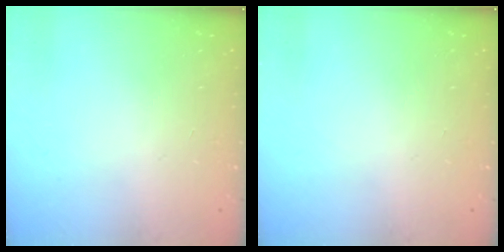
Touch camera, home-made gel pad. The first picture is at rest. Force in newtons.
{"total": 0.0}